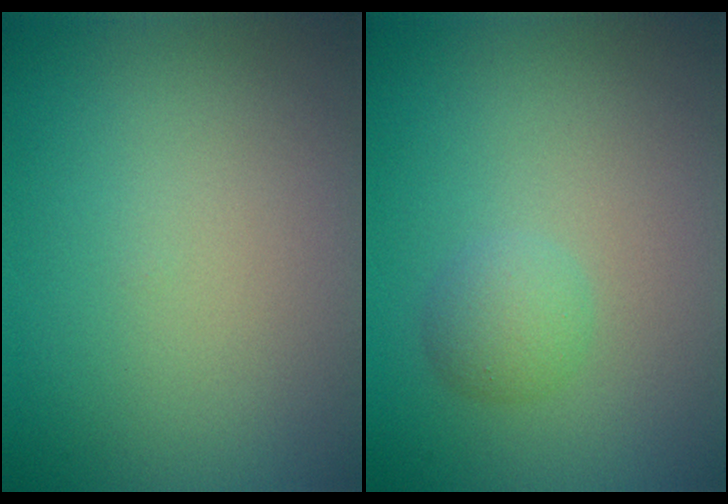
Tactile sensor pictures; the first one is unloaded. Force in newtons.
{"total": 1.7, "press": 1.7, "slide": 0.0}